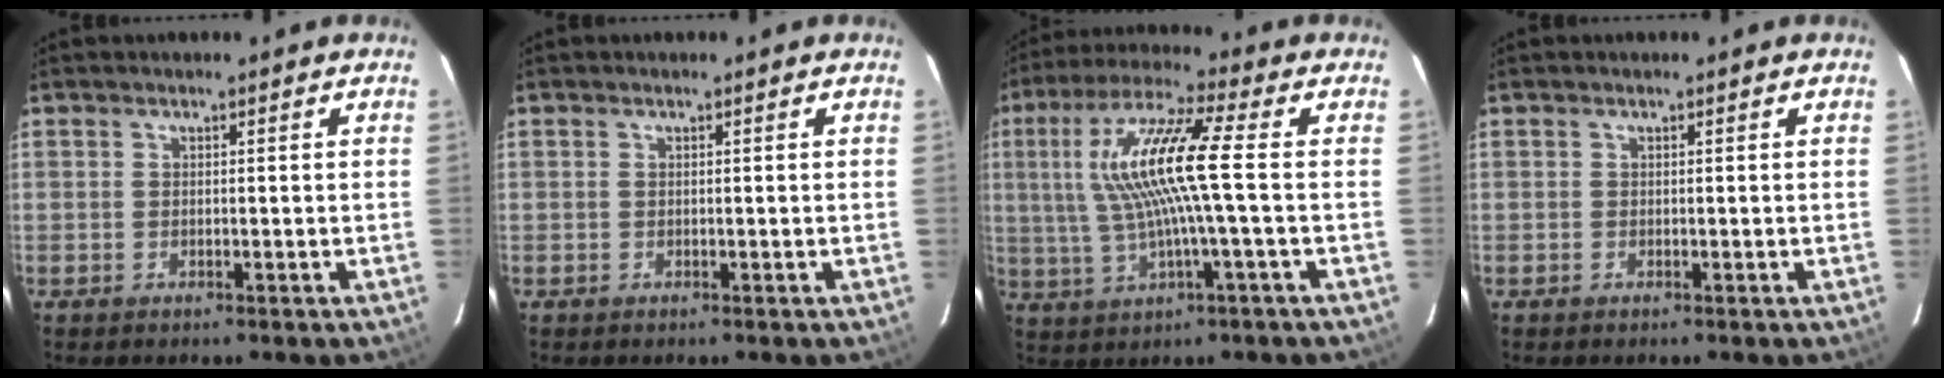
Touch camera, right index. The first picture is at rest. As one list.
[{"total": 0.0}, {"total": 13.6, "force": [0.7, 0.5, 13.6], "torque": [-0.267, 0.009, 0.017]}, {"total": 0.0}]